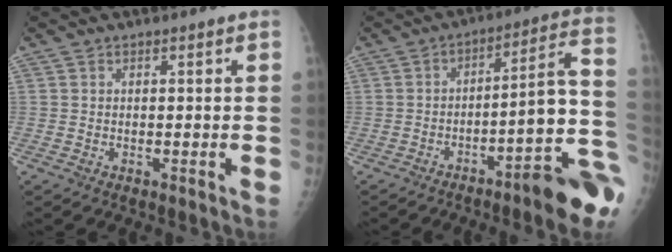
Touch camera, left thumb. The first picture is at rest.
{"total": 16.8, "force": [-7.7, 1.6, 14.8], "torque": [-0.169, 0.068, -0.112]}